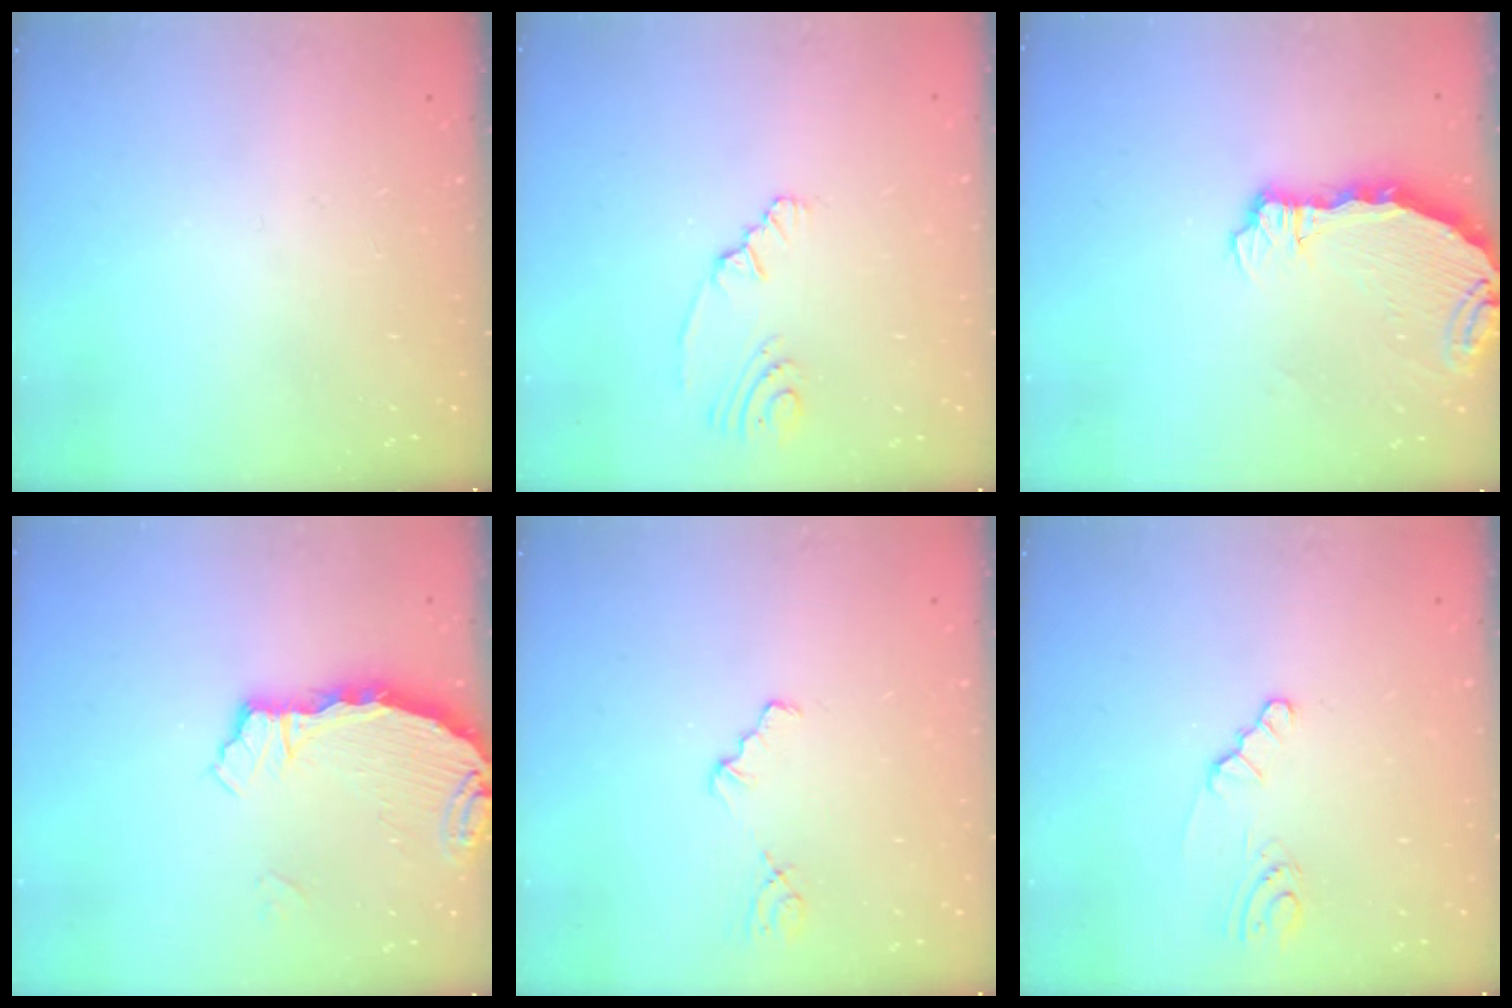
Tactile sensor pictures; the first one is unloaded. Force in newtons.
{"total": 2.8, "press": 2.3, "slide": 1.7}
{"total": 6.7, "press": 5.9, "slide": 3.1}
{"total": 3.4, "press": 3.3, "slide": 0.4}
{"total": 1.7, "press": 1.6, "slide": 0.3}
{"total": 2.2, "press": 2.2, "slide": 0.3}